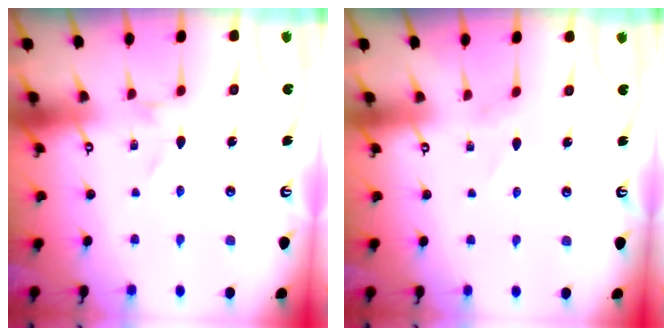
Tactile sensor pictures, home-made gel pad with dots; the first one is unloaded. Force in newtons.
{"total": 0.5, "press": 0.5, "slide": 0.1}